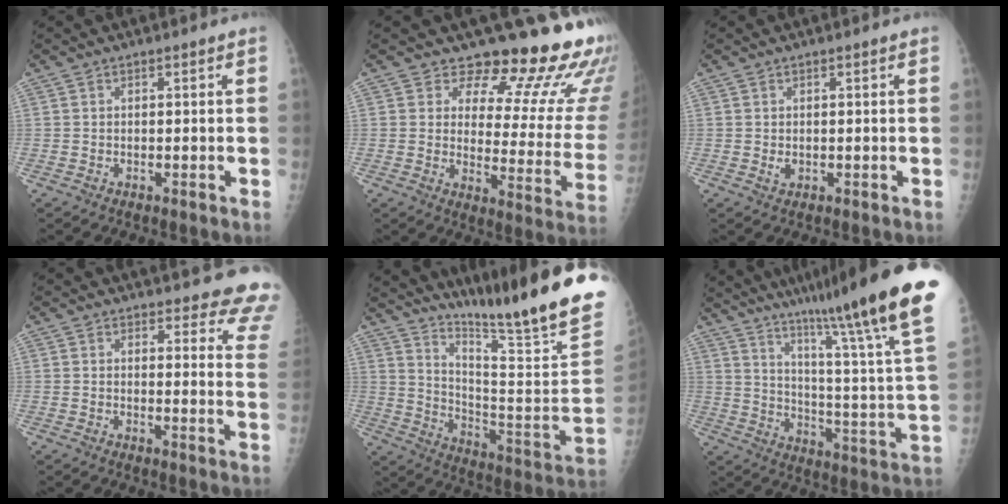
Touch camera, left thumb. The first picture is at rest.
{"total": 19.2, "force": [15.6, 7.0, 8.8], "torque": [-0.062, -0.124, 0.179]}
{"total": 1.2, "force": [0.2, 0.8, 0.9], "torque": [-0.013, -0.003, 0.008]}
{"total": 13.8, "force": [13.1, 3.3, 3.2], "torque": [0.018, -0.106, 0.114]}
{"total": 24.3, "force": [19.5, -1.3, 14.5], "torque": [-0.210, -0.155, 0.299]}
{"total": 30.7, "force": [21.6, 1.2, 21.8], "torque": [-0.292, -0.108, 0.317]}